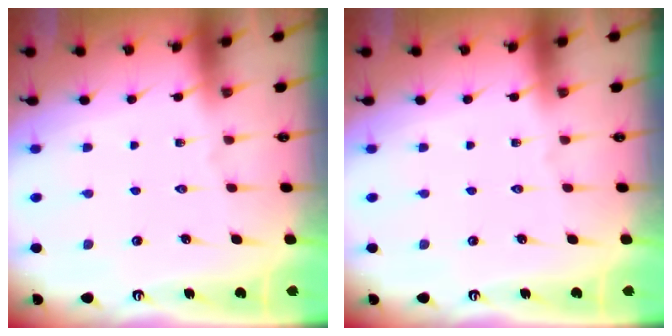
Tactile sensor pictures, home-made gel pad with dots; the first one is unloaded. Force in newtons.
{"total": 0.0}